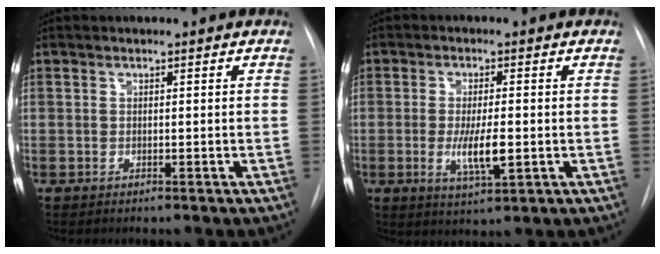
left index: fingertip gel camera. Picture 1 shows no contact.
{"total": 6.0, "force": [-2.0, 1.2, 5.5], "torque": [-0.106, -0.018, -0.030]}